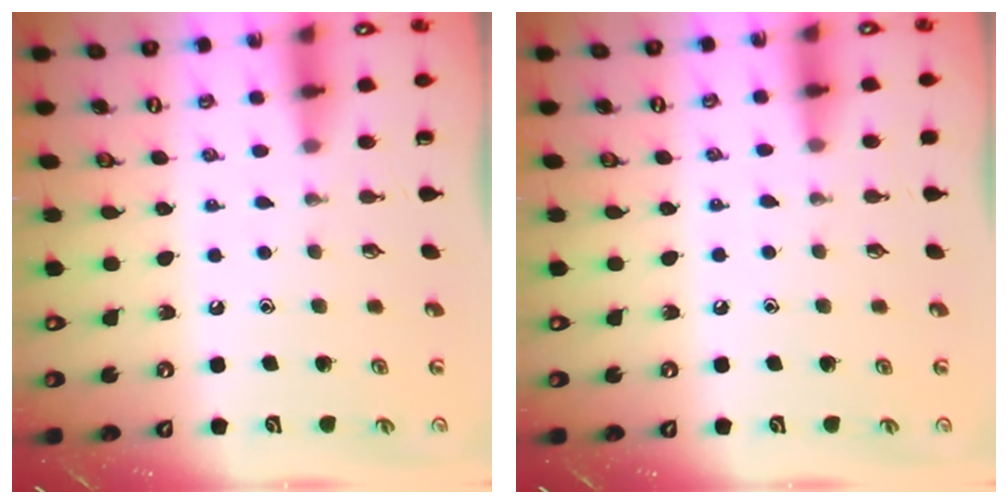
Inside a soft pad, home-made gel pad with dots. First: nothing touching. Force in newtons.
{"total": 3.8, "press": 3.7, "slide": 0.6}